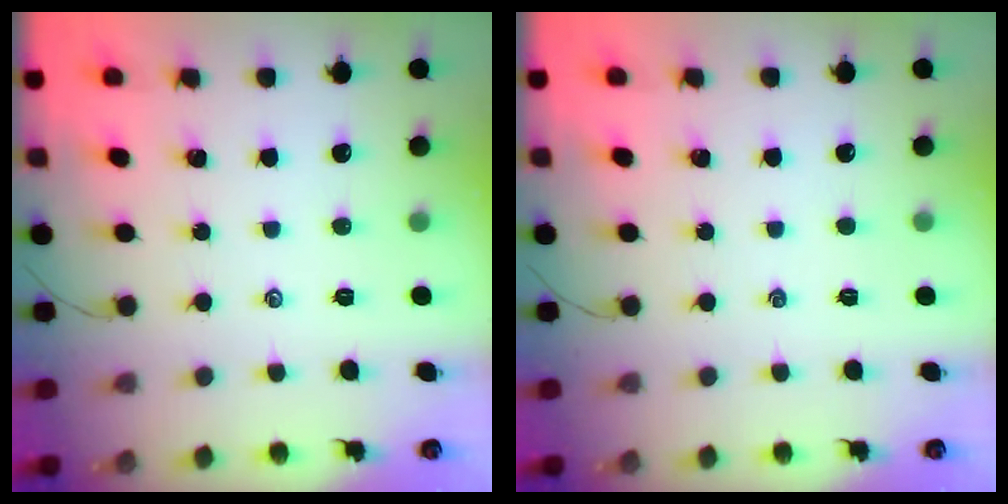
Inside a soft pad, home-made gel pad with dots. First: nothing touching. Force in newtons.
{"total": 0.0}